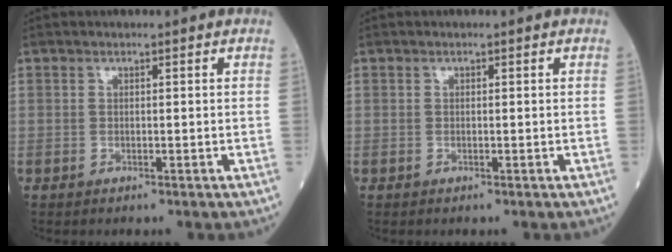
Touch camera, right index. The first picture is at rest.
{"total": 0.0}